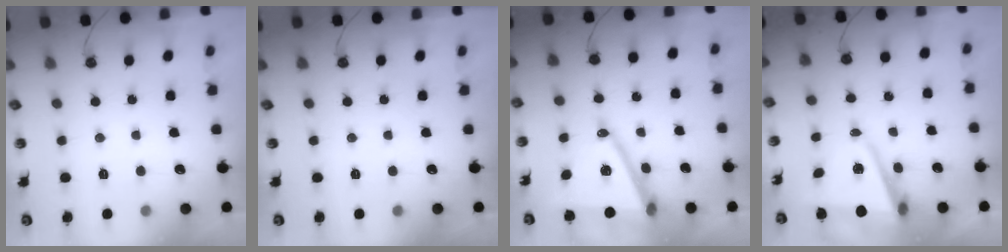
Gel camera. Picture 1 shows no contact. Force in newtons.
{"total": 0.0}
{"total": 15.5, "press": 14.9, "slide": 4.0}
{"total": 7.4, "press": 6.4, "slide": 3.8}